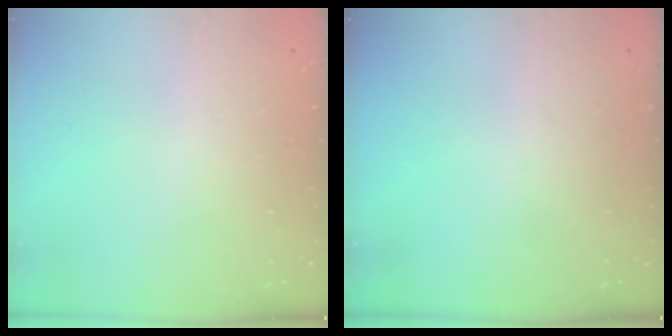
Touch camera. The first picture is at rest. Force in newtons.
{"total": 0.0}